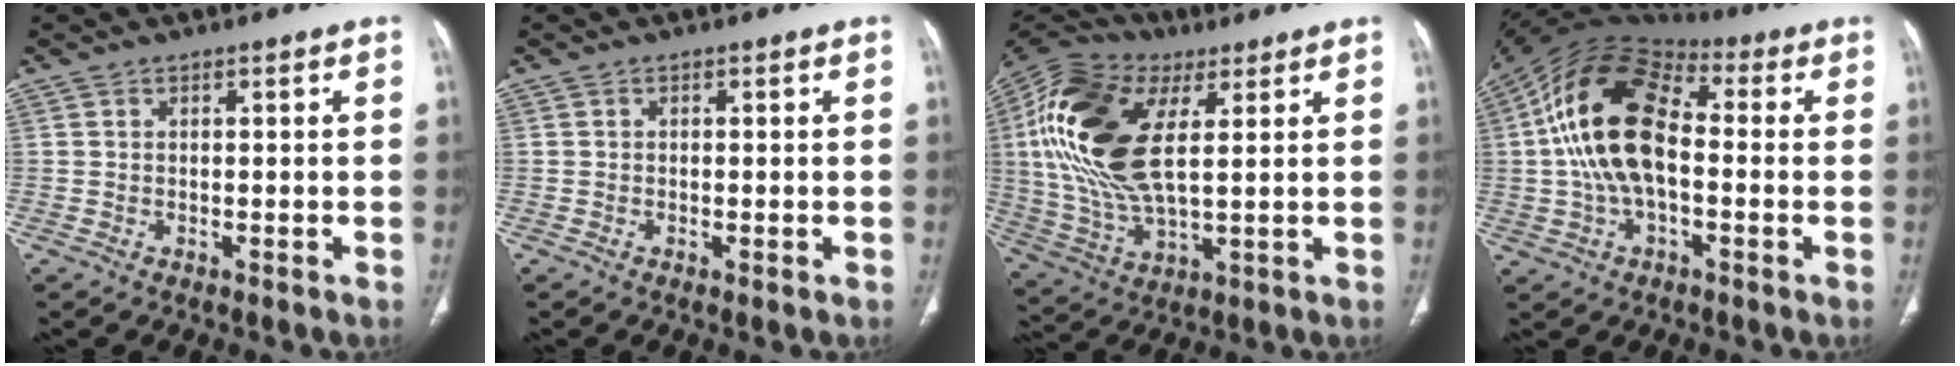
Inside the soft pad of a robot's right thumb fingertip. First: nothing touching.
{"total": 0.5, "force": [-0.2, 0.2, 0.5], "torque": [-0.011, -0.002, -0.004]}
{"total": 22.0, "force": [5.7, 11.0, 18.1], "torque": [-0.373, -0.005, 0.099]}
{"total": 18.0, "force": [0.3, 10.1, 14.9], "torque": [-0.284, 0.036, -0.002]}